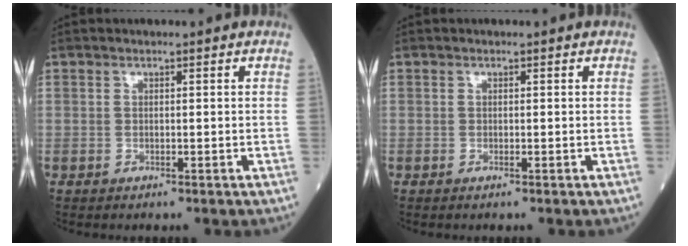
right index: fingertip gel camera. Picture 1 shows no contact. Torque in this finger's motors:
{"motor_torque": [0.07, -0.13, 0.05, -0.01]}